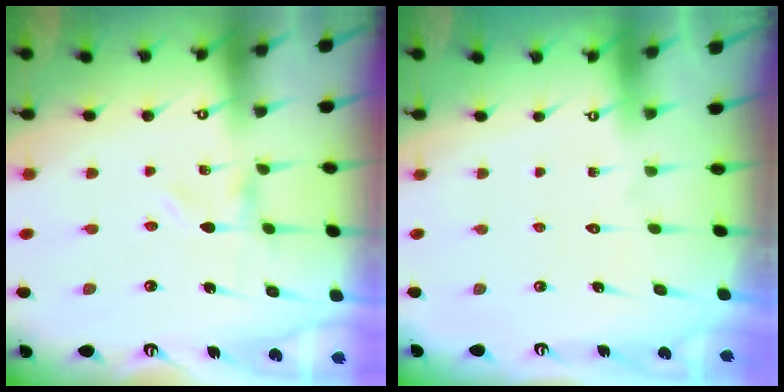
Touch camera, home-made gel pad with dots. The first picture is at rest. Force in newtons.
{"total": 1.7, "press": 1.7, "slide": 0.1}